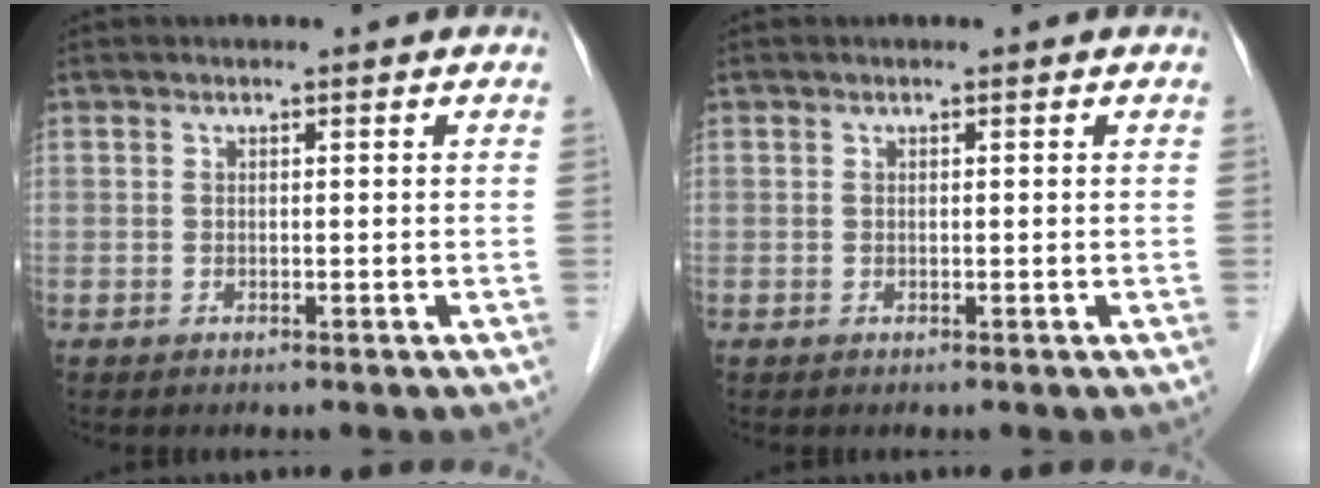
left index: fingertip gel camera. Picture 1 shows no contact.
{"total": 0.0}